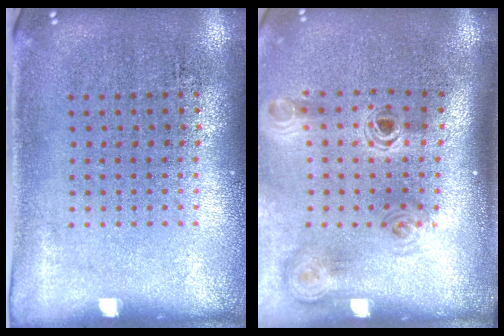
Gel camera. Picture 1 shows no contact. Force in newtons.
{"total": 1.4, "press": 1.2, "slide": 0.8}